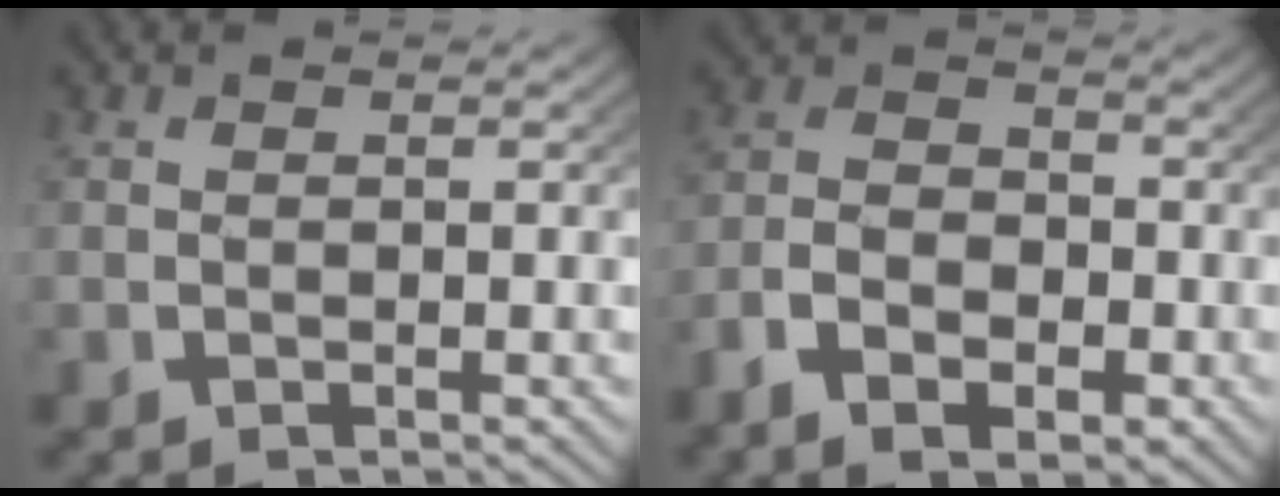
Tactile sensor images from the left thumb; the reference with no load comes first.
{"total": 4.9, "force": [-1.9, 3.1, 3.3], "torque": [-0.055, -0.013, -0.036]}